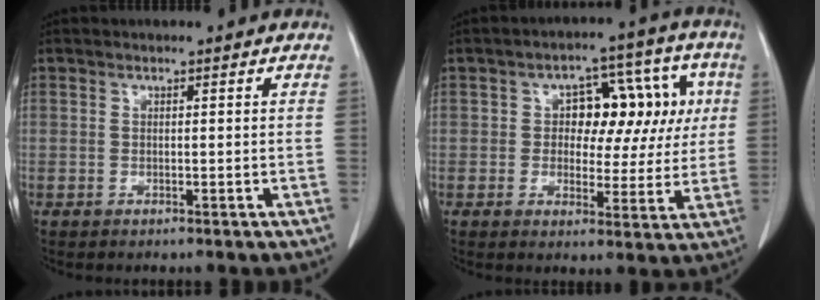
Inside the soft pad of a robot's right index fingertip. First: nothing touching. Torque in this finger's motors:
{"motor_torque": [0.54, 0.46, 0.14, 0.04]}